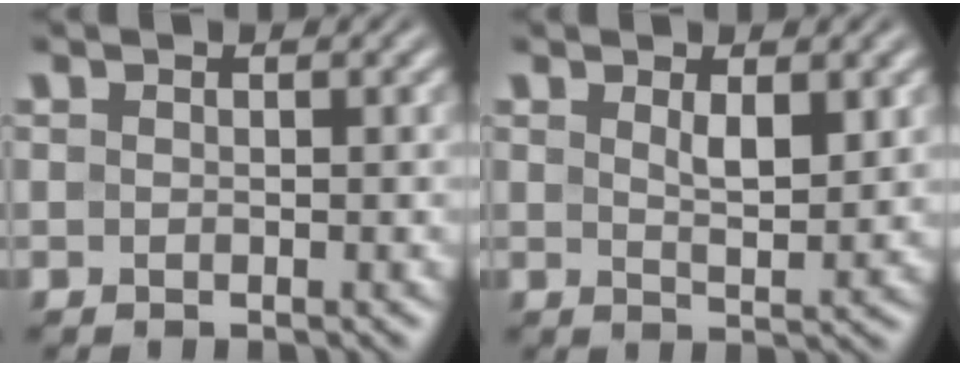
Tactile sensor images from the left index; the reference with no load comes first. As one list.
[{"total": 2.5, "force": [1.0, 0.8, 2.2], "torque": [-0.041, -0.005, 0.022]}]